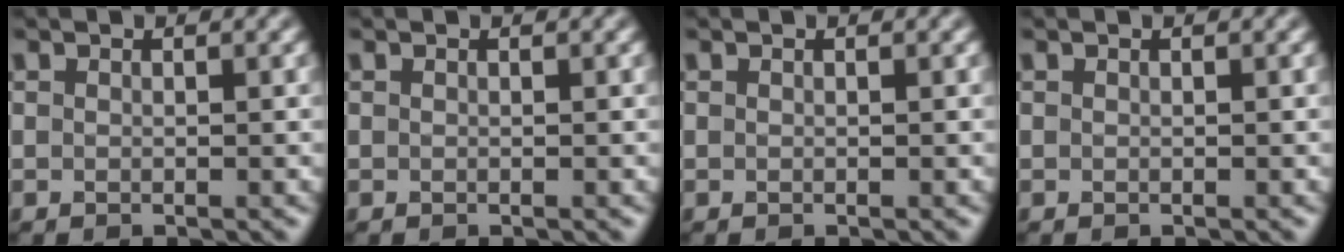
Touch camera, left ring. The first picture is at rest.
{"total": 0.0}
{"total": 0.0}
{"total": 0.0}